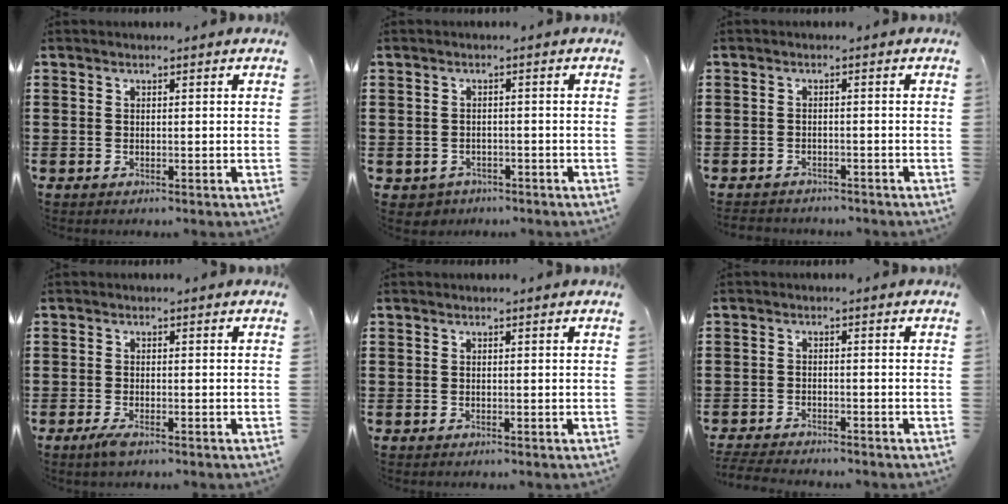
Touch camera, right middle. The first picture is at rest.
{"total": 1.3, "force": [-1.0, 0.7, -0.2], "torque": [-0.004, 0.003, -0.026]}
{"total": 1.6, "force": [-1.5, 0.2, -0.1], "torque": [-0.003, 0.001, -0.035]}
{"total": 1.7, "force": [-1.0, 0.3, 1.3], "torque": [-0.032, -0.007, -0.021]}
{"total": 0.0}
{"total": 2.7, "force": [-2.7, 0.1, 0.3], "torque": [-0.015, -0.003, -0.059]}